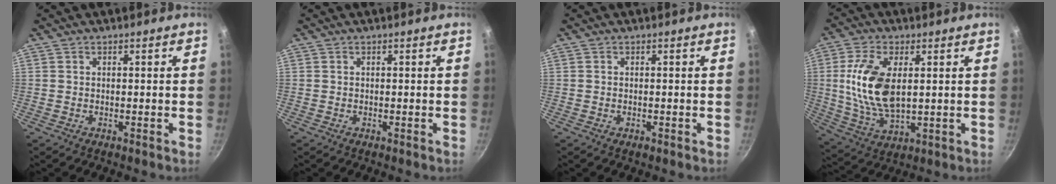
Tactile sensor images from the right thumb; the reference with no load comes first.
{"total": 0.0}
{"total": 0.8, "force": [-0.4, 0.4, 0.6], "torque": [-0.008, 0.001, -0.007]}
{"total": 13.7, "force": [1.9, 7.2, 11.5], "torque": [-0.222, -0.008, 0.043]}